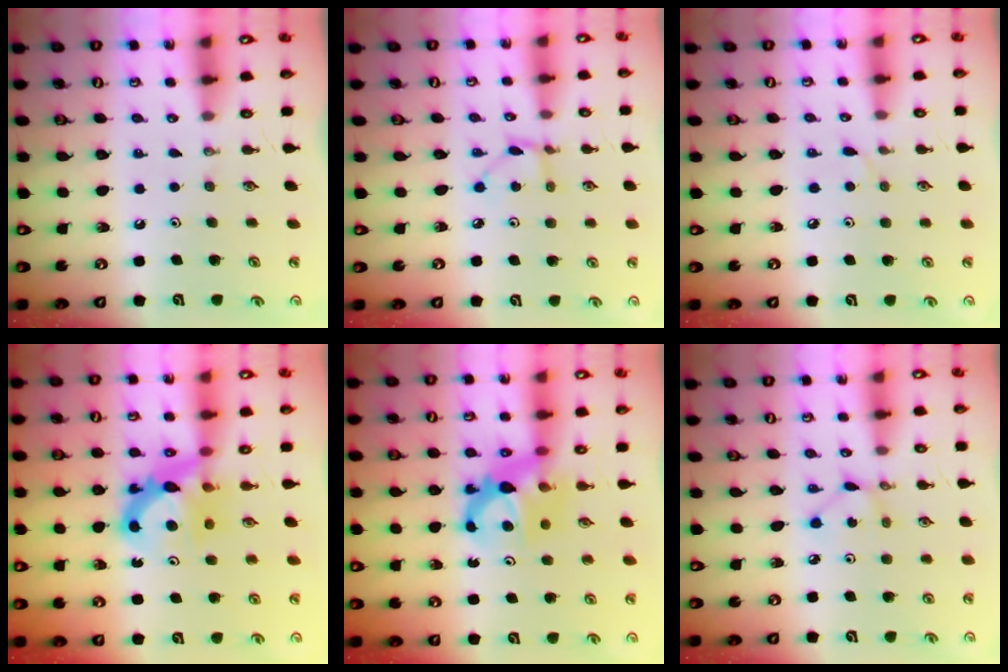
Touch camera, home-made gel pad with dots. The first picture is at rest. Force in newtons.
{"total": 4.0, "press": 4.0, "slide": 0.5}
{"total": 3.8, "press": 3.8, "slide": 0.6}
{"total": 7.5, "press": 7.4, "slide": 0.7}
{"total": 7.0, "press": 6.9, "slide": 0.6}
{"total": 2.8, "press": 2.8, "slide": 0.1}